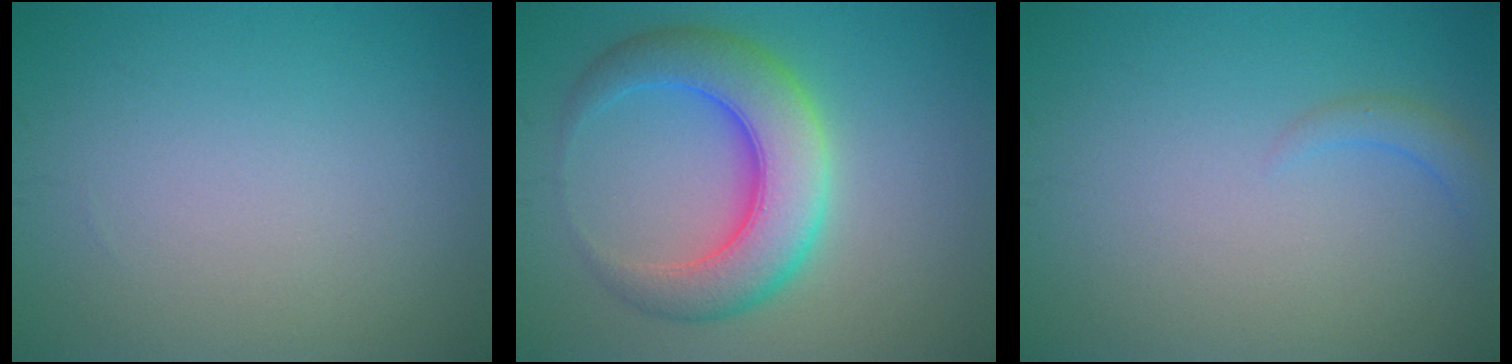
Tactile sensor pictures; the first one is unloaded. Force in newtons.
{"total": 7.5, "press": 7.5, "slide": 0.2}
{"total": 1.4, "press": 1.4, "slide": 0.2}